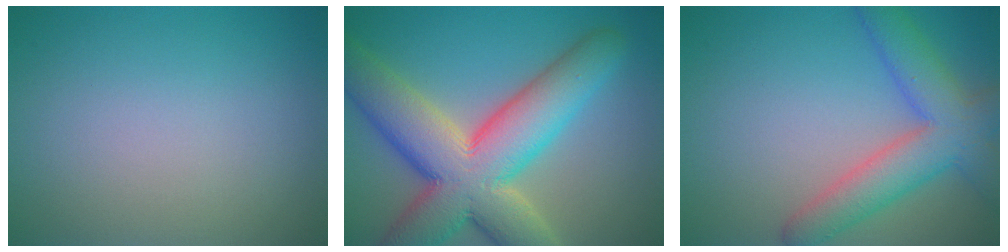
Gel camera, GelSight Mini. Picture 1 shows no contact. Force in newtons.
{"total": 12.6, "press": 12.6, "slide": 1.1}
{"total": 6.4, "press": 6.4, "slide": 0.3}